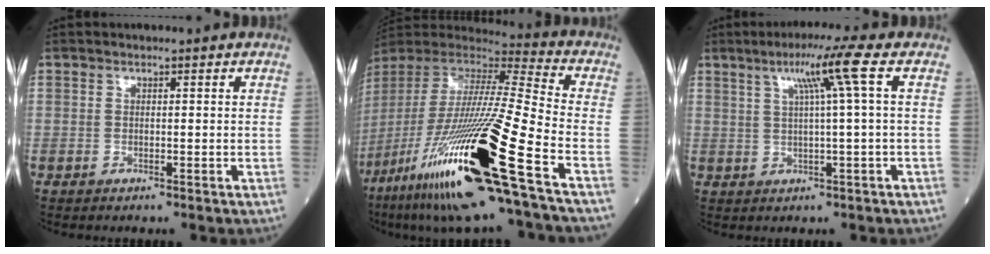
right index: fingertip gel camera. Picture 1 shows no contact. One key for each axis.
{"total": 33.0, "fx": -15.0, "fy": 2.3, "fz": 29.2, "tx": -0.582, "ty": -0.082, "tz": -0.280}
{"total": 7.2, "fx": 2.5, "fy": -1.3, "fz": 6.6, "tx": -0.118, "ty": 0.012, "tz": 0.045}